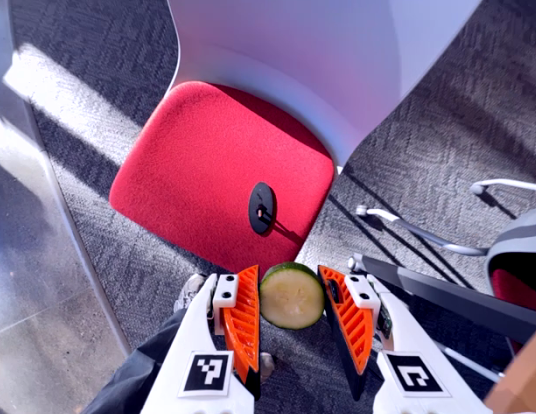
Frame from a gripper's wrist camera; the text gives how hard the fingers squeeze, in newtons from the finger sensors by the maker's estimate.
{"total": 8.2, "left": 8.8, "right": 7.7}